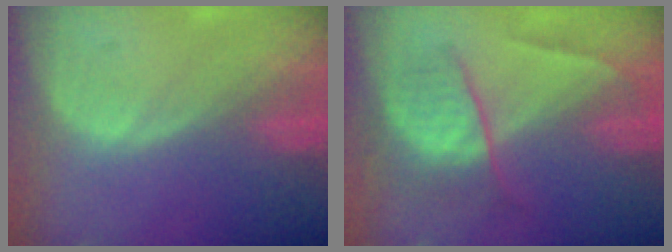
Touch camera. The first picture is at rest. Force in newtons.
{"total": 6.6, "press": 6.0, "slide": 2.8}